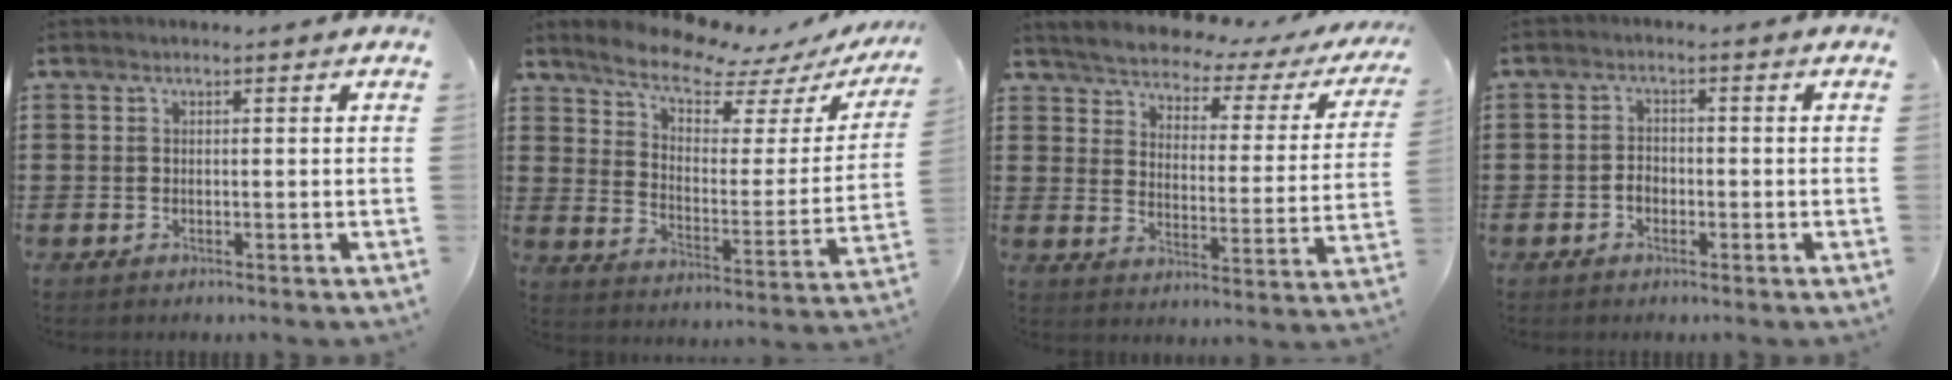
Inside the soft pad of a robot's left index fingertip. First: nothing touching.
{"total": 9.6, "force": [8.5, 2.3, 3.8], "torque": [-0.091, -0.057, 0.148]}
{"total": 3.6, "force": [3.5, 0.3, 0.8], "torque": [-0.041, -0.031, 0.052]}
{"total": 1.8, "force": [-0.8, 1.3, 1.0], "torque": [-0.024, 0.004, -0.018]}